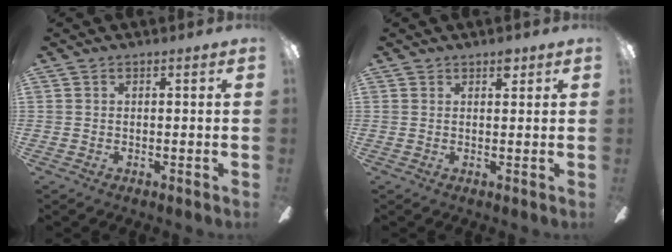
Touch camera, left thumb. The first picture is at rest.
{"total": 2.4, "force": [1.5, 1.5, 1.1], "torque": [0.000, -0.006, 0.023]}